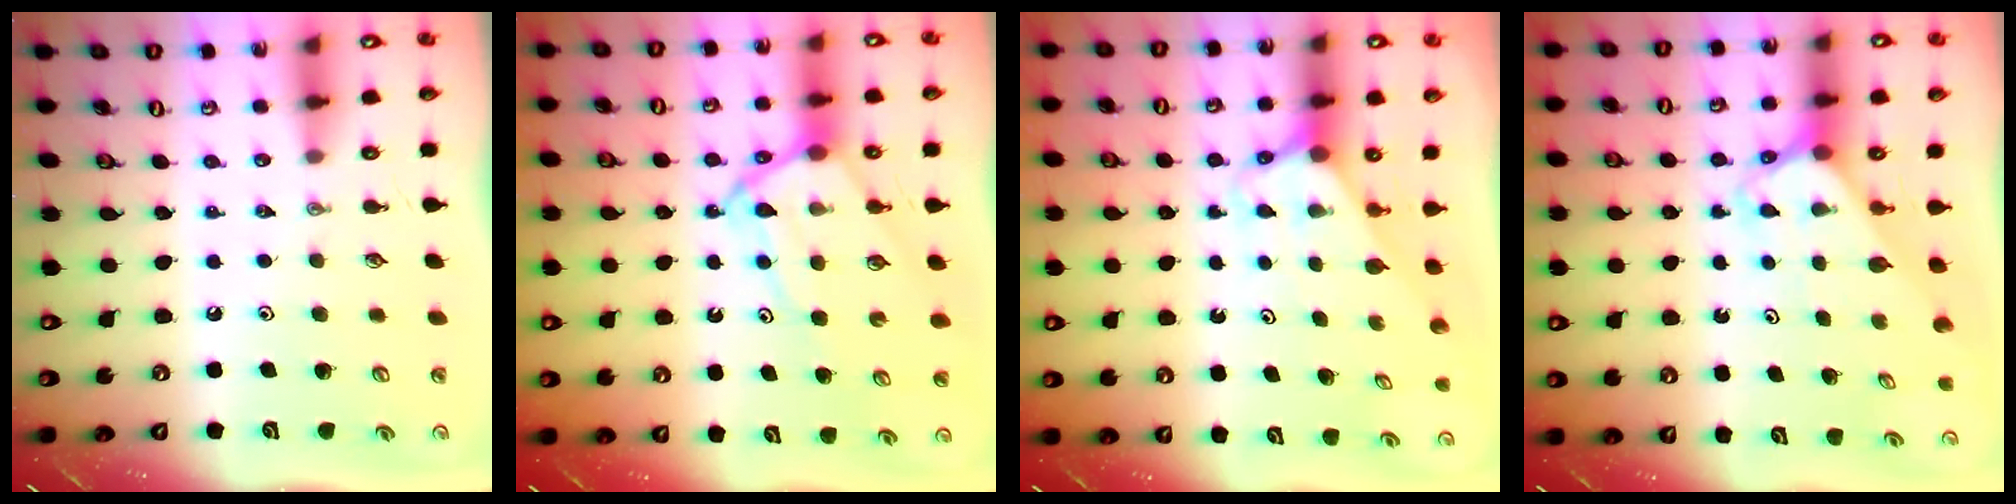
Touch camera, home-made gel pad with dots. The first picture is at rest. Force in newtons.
{"total": 10.4, "press": 10.3, "slide": 0.9}
{"total": 2.5, "press": 2.5, "slide": 0.2}
{"total": 2.7, "press": 2.7, "slide": 0.2}